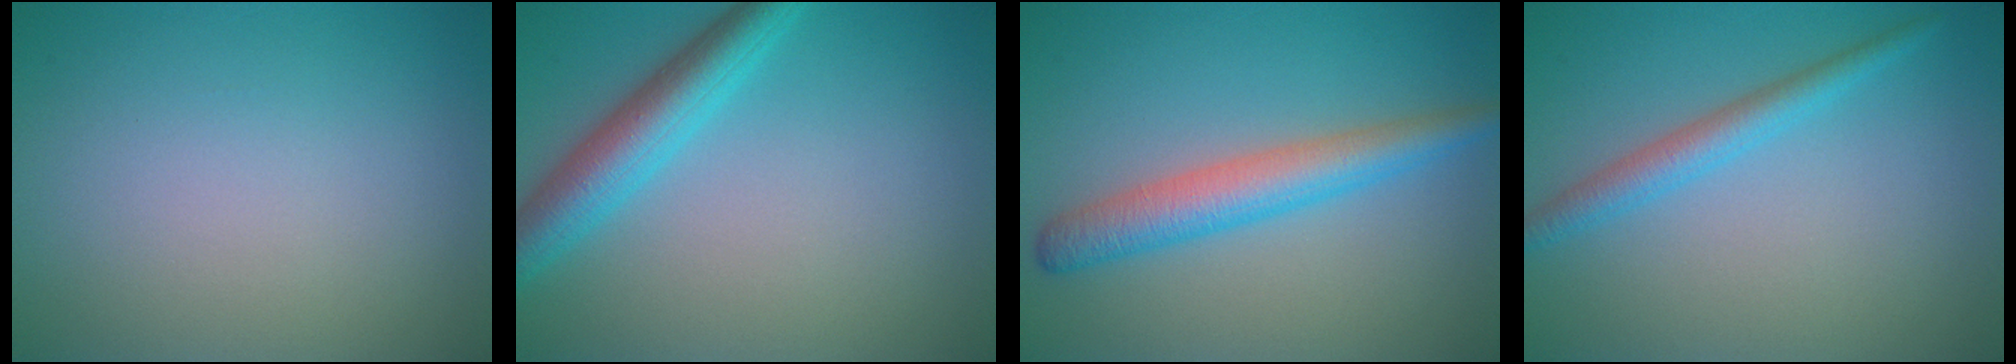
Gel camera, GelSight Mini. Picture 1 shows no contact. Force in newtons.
{"total": 4.7, "press": 4.7, "slide": 0.1}
{"total": 4.4, "press": 4.4, "slide": 0.1}
{"total": 2.5, "press": 2.5, "slide": 0.1}